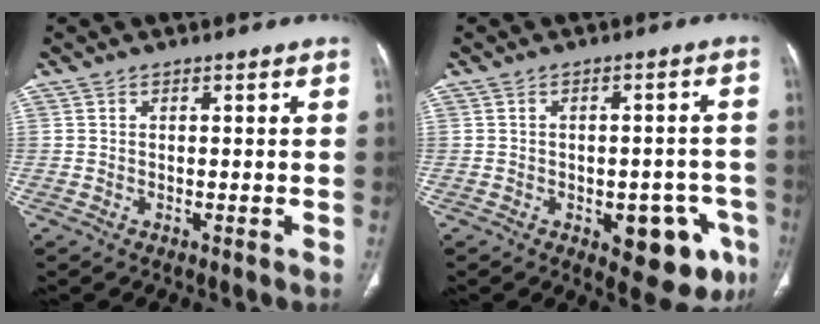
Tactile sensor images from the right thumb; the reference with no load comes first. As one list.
[{"total": 11.6, "force": [-4.8, 5.8, 8.9], "torque": [-0.073, 0.021, -0.051]}]